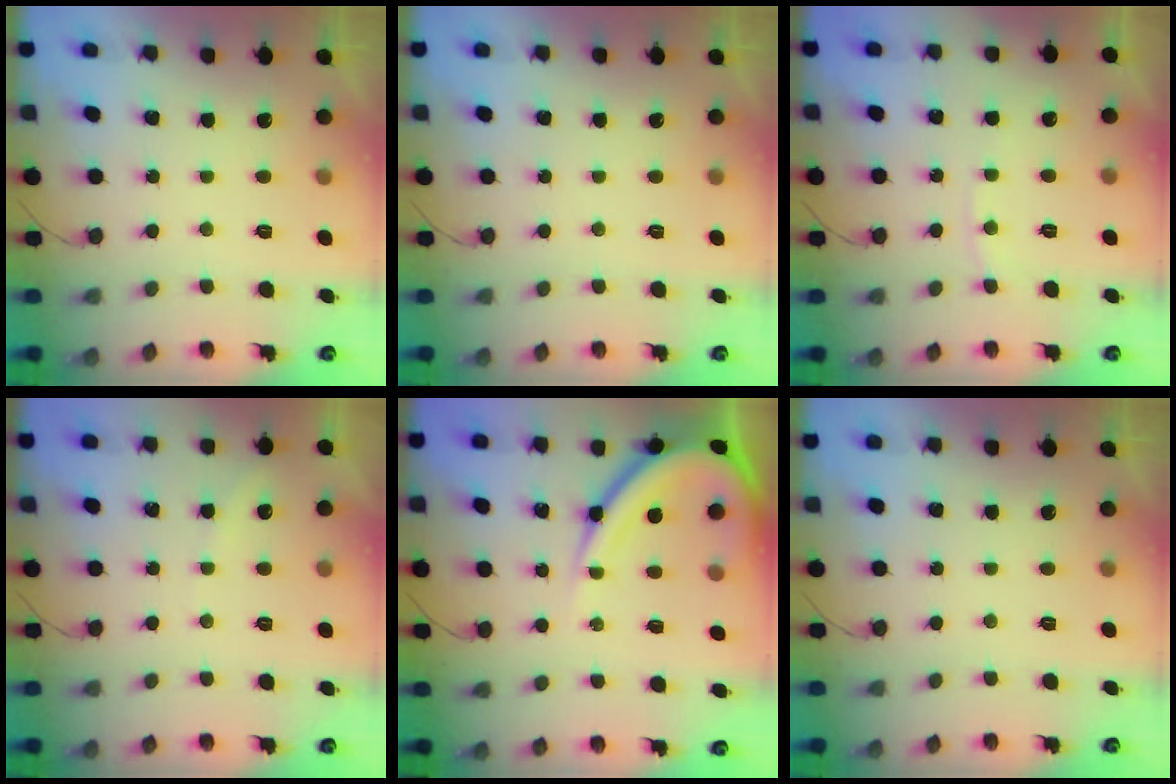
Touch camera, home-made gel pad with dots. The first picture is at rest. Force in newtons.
{"total": 0.0}
{"total": 2.8, "press": 2.7, "slide": 0.4}
{"total": 2.4, "press": 2.4, "slide": 0.4}
{"total": 15.1, "press": 15.0, "slide": 1.9}
{"total": 0.0}